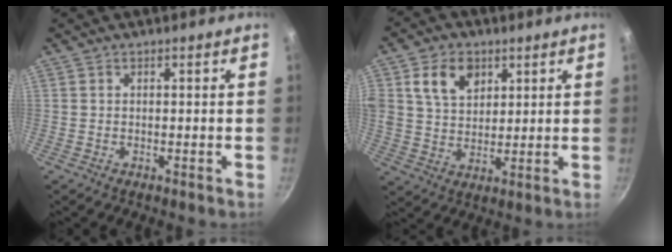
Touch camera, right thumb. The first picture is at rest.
{"total": 9.4, "force": [3.9, 6.7, 5.3], "torque": [-0.075, -0.010, 0.068]}